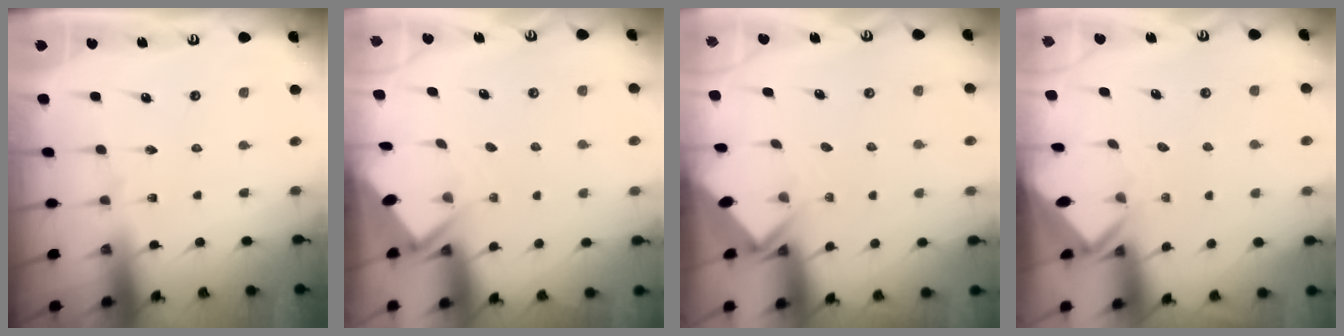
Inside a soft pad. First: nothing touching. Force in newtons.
{"total": 2.7, "press": 2.7, "slide": 0.3}
{"total": 2.7, "press": 2.7, "slide": 0.2}
{"total": 2.8, "press": 2.8, "slide": 0.2}